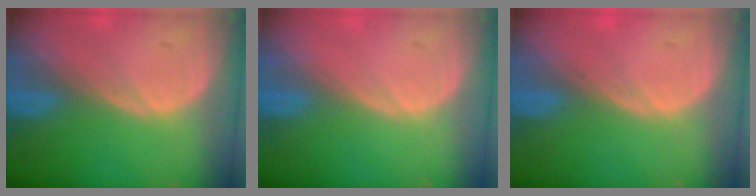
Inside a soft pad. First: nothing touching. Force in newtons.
{"total": 0.0}
{"total": 0.5, "press": 0.1, "slide": 0.5}